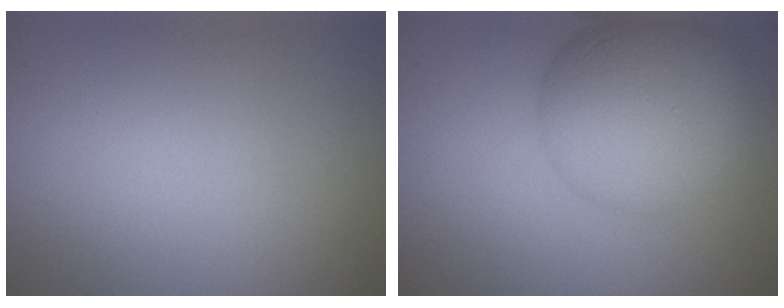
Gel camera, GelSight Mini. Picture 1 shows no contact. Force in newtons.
{"total": 9.0, "press": 9.0, "slide": 0.3}